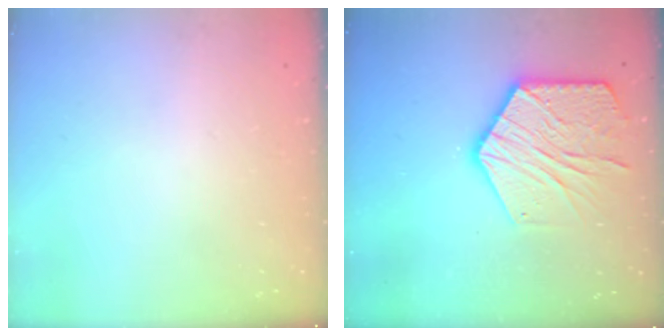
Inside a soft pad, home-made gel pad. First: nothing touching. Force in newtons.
{"total": 17.4, "press": 17.4, "slide": 1.3}